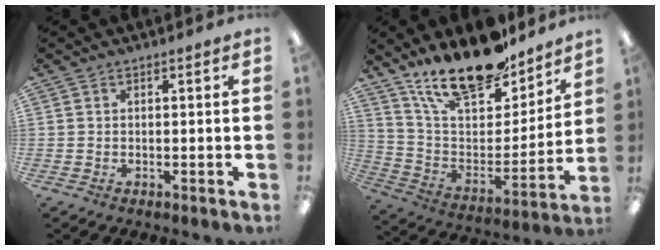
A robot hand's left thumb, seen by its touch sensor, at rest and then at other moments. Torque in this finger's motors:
{"motor_torque": [2.67, 1.29, 1.59, -1.18, 0.49]}